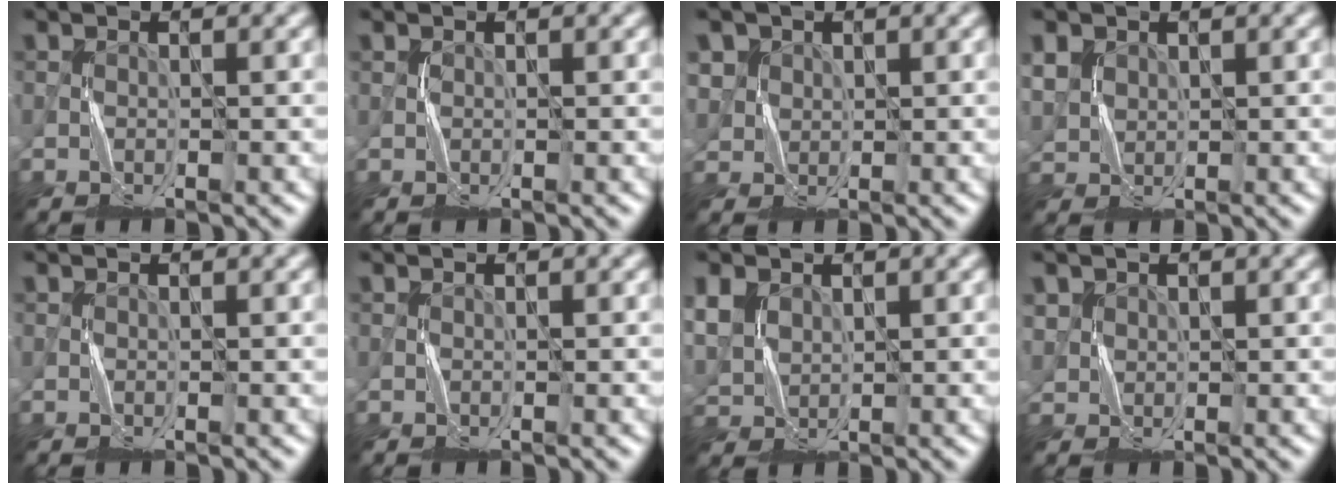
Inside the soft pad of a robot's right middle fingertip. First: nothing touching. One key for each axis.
{"total": 0.0}
{"total": 2.6, "fx": 1.2, "fy": 2.3, "fz": 0.4, "tx": -0.027, "ty": -0.002, "tz": 0.036}
{"total": 2.6, "fx": 1.2, "fy": 2.1, "fz": 1.0, "tx": -0.037, "ty": 0.003, "tz": 0.024}
{"total": 0.0}
{"total": 0.0}
{"total": 4.1, "fx": 1.6, "fy": 3.1, "fz": 2.2, "tx": -0.065, "ty": 0.003, "tz": 0.035}
{"total": 1.4, "fx": 0.7, "fy": 1.2, "fz": 0.0, "tx": -0.010, "ty": 0.002, "tz": 0.017}